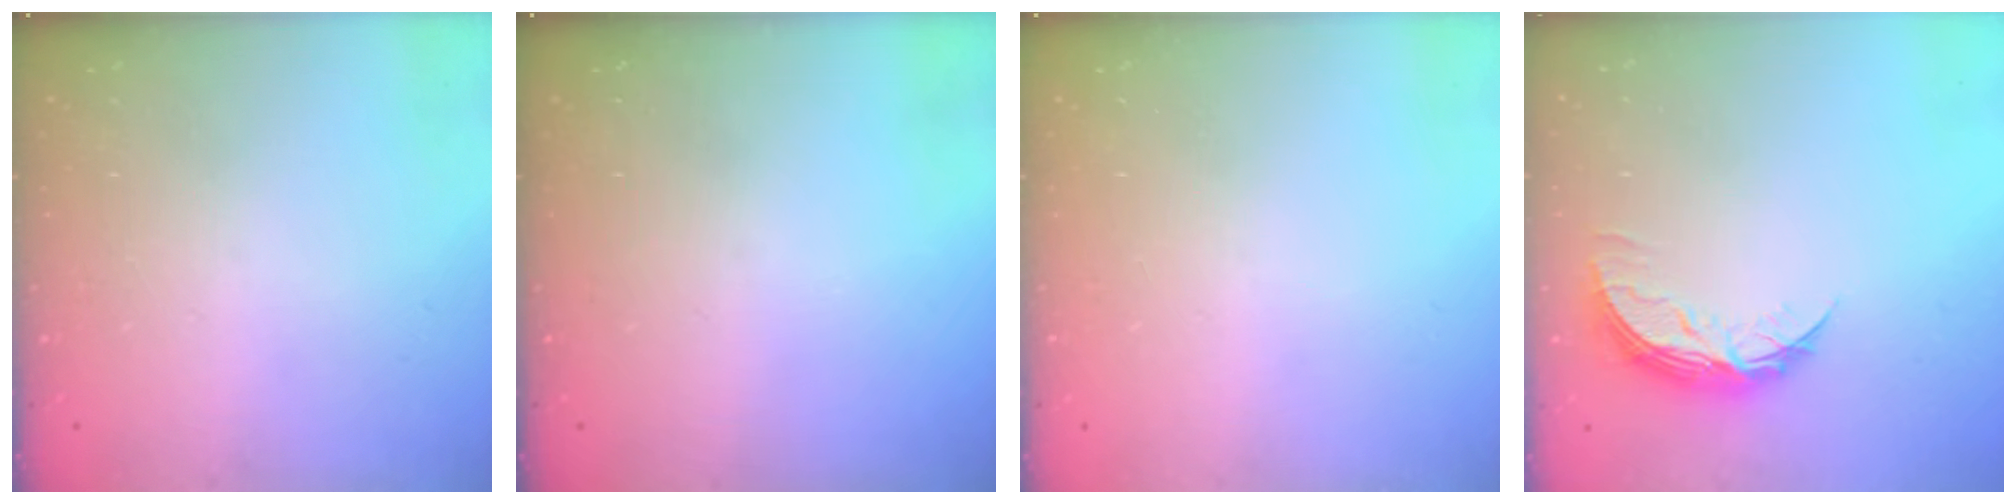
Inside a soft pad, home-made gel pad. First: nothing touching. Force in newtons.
{"total": 0.0}
{"total": 0.0}
{"total": 8.2, "press": 8.2, "slide": 0.5}